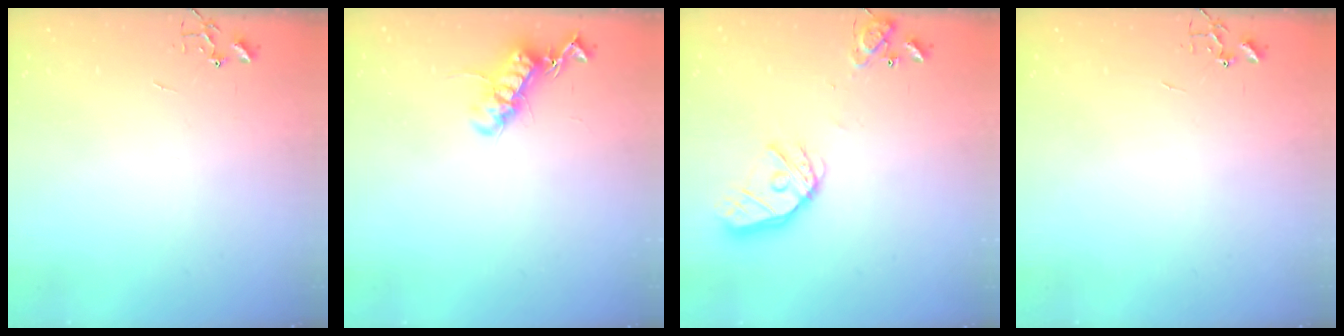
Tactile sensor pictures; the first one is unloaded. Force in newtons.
{"total": 12.9, "press": 12.9, "slide": 0.3}
{"total": 15.4, "press": 15.3, "slide": 2.1}
{"total": 0.0}